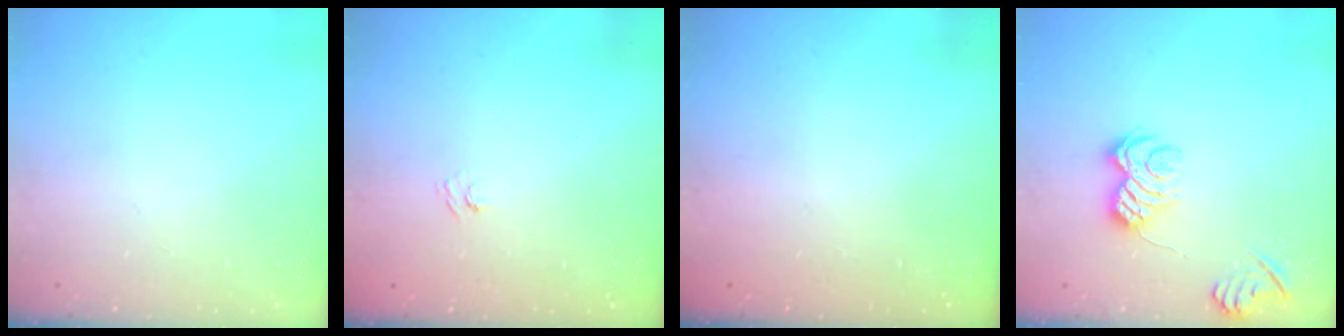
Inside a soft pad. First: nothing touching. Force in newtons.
{"total": 2.8, "press": 2.6, "slide": 1.0}
{"total": 2.3, "press": 2.1, "slide": 0.8}
{"total": 8.7, "press": 8.6, "slide": 0.8}